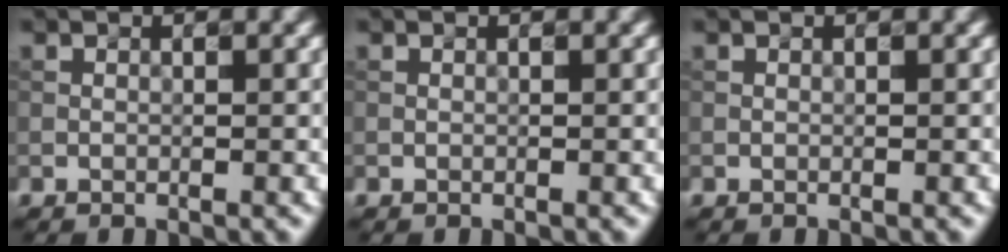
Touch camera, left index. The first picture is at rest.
{"total": 0.0}
{"total": 0.0}